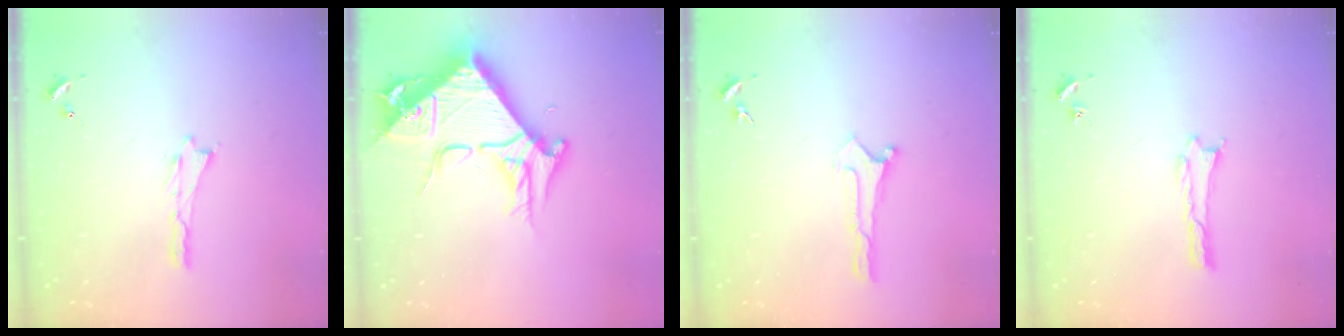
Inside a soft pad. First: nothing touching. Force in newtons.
{"total": 10.5, "press": 10.5, "slide": 1.0}
{"total": 0.0}
{"total": 0.0}